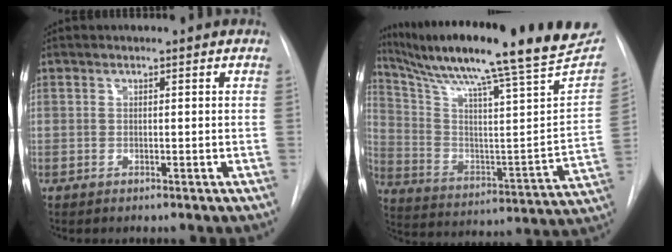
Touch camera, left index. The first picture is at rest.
{"total": 30.5, "force": [24.8, 1.7, 17.7], "torque": [-0.300, -0.059, 0.351]}